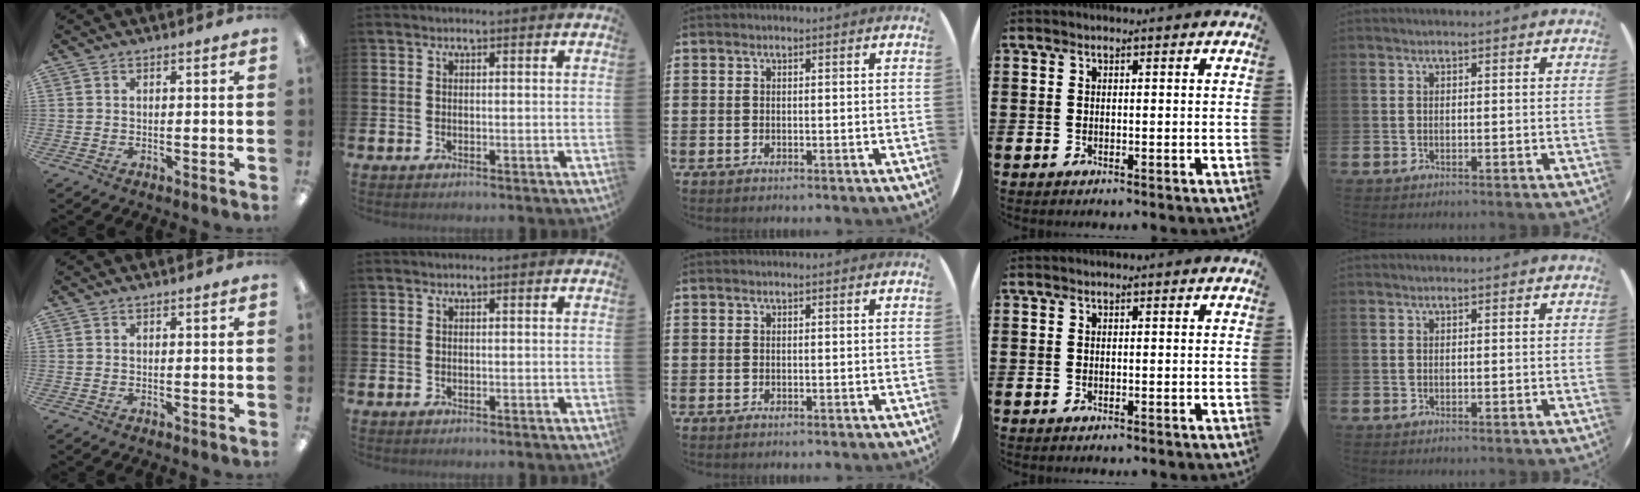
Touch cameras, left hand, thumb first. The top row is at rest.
{}